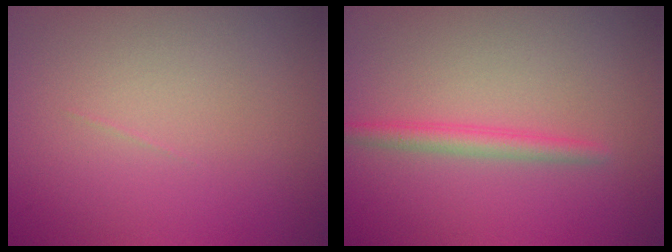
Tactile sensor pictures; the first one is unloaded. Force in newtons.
{"total": 1.8, "press": 1.8, "slide": 0.2}